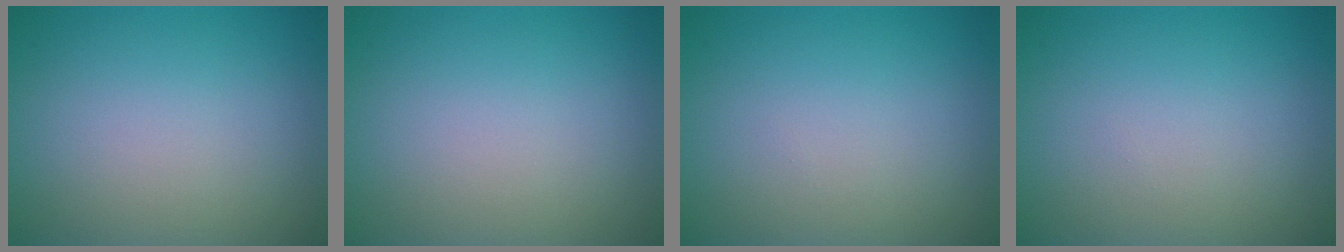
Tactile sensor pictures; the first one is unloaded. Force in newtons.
{"total": 0.0}
{"total": 0.0}
{"total": 0.0}